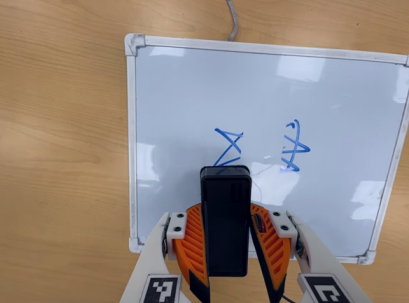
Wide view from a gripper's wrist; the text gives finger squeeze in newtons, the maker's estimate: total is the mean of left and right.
{"total": 8.1, "left": 7.6, "right": 8.5}